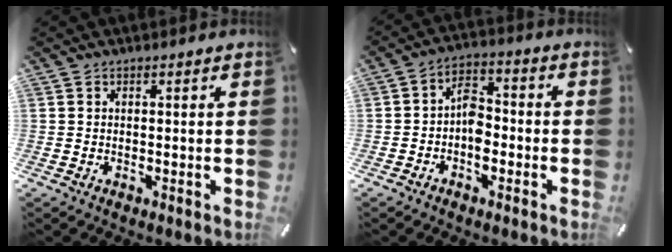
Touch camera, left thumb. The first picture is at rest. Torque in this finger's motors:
{"motor_torque": [0.88, 1.31, 0.03, 0.12, 0.03]}